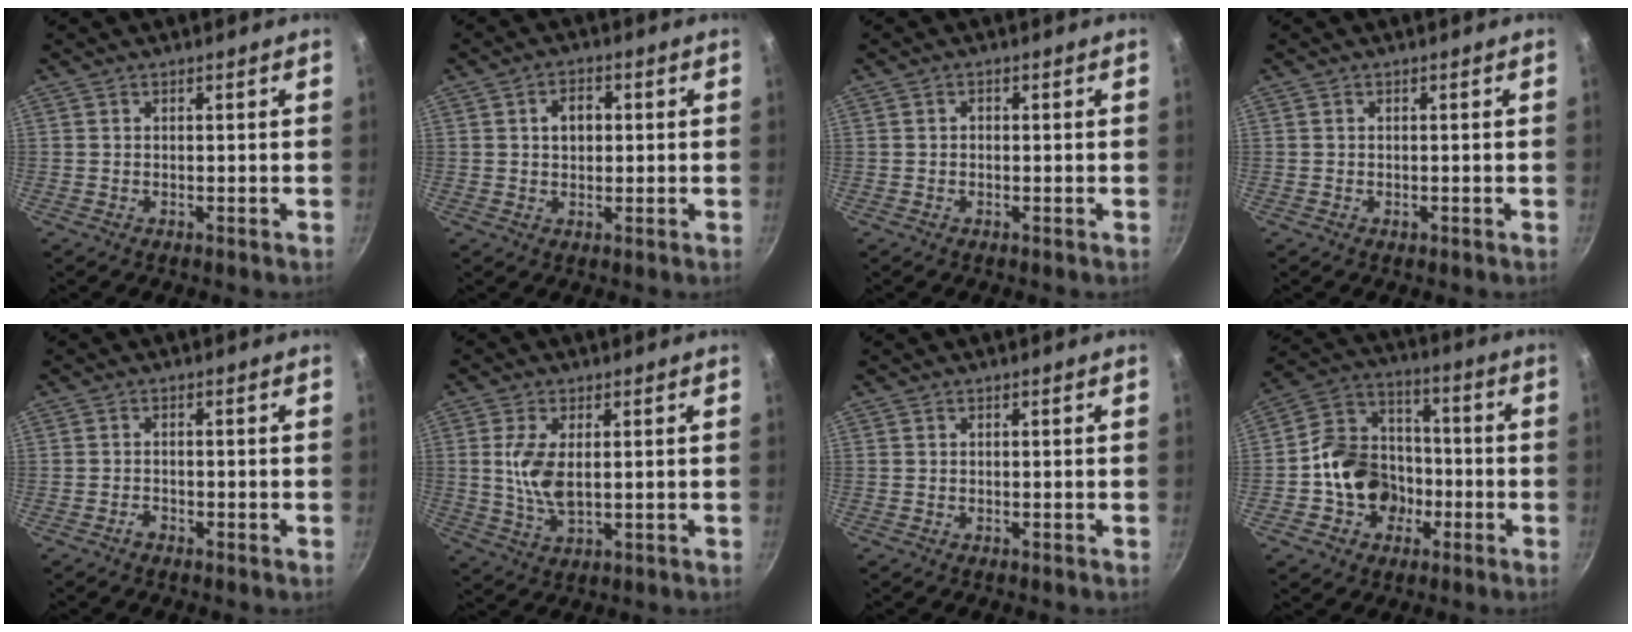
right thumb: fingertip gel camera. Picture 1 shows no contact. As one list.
[{"total": 4.4, "force": [0.8, 3.1, 3.0], "torque": [-0.027, 0.009, 0.011]}, {"total": 0.8, "force": [0.0, 0.6, 0.4], "torque": [-0.006, 0.005, -0.001]}, {"total": 0.6, "force": [-0.2, 0.5, 0.3], "torque": [-0.002, 0.001, -0.003]}, {"total": 1.3, "force": [-1.0, 0.5, 0.6], "torque": [-0.012, 0.010, -0.021]}, {"total": 7.4, "force": [1.0, 3.6, 6.4], "torque": [-0.128, -0.006, 0.022]}, {"total": 0.0}, {"total": 14.1, "force": [-3.4, 12.0, 6.7], "torque": [-0.088, 0.049, -0.068]}]